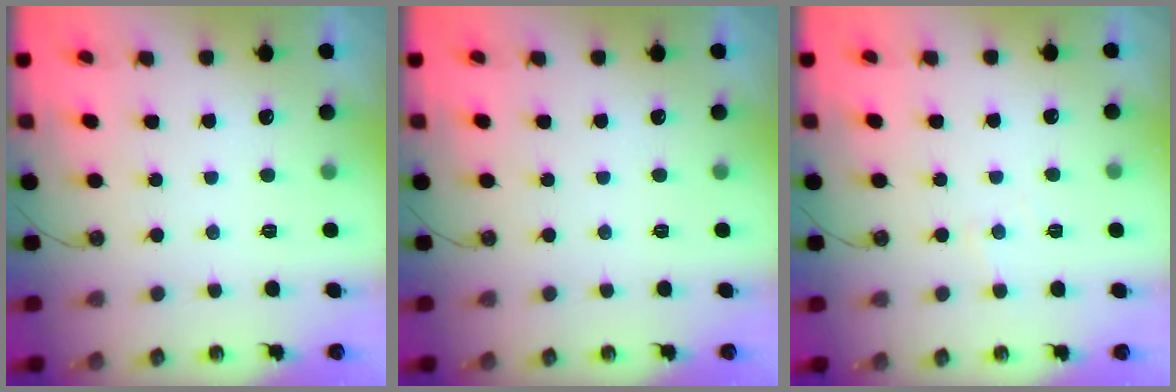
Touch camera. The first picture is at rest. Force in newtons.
{"total": 0.0}
{"total": 3.0, "press": 2.9, "slide": 0.6}